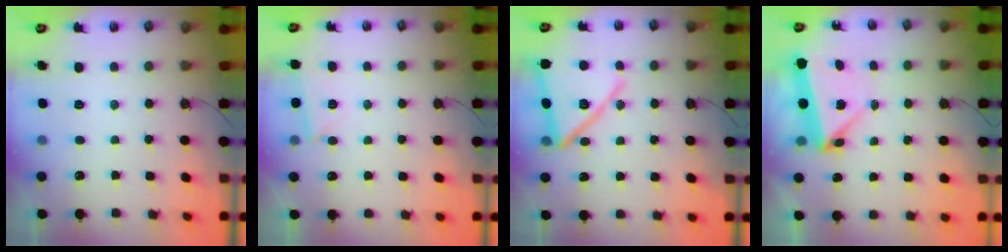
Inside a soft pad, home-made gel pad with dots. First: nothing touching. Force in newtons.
{"total": 2.7, "press": 2.7, "slide": 0.3}
{"total": 16.9, "press": 16.9, "slide": 1.5}
{"total": 5.4, "press": 5.4, "slide": 0.5}